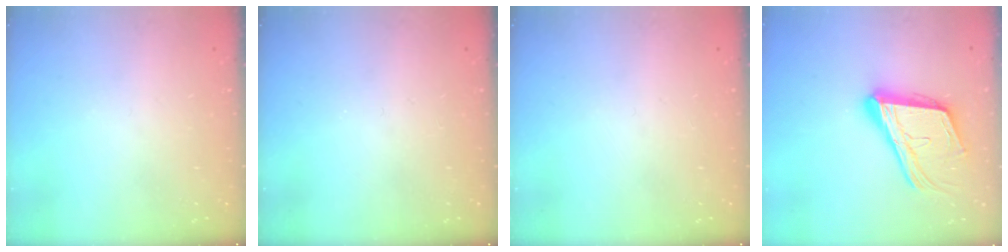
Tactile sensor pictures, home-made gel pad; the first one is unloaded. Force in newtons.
{"total": 0.0}
{"total": 0.0}
{"total": 19.3, "press": 18.8, "slide": 4.6}